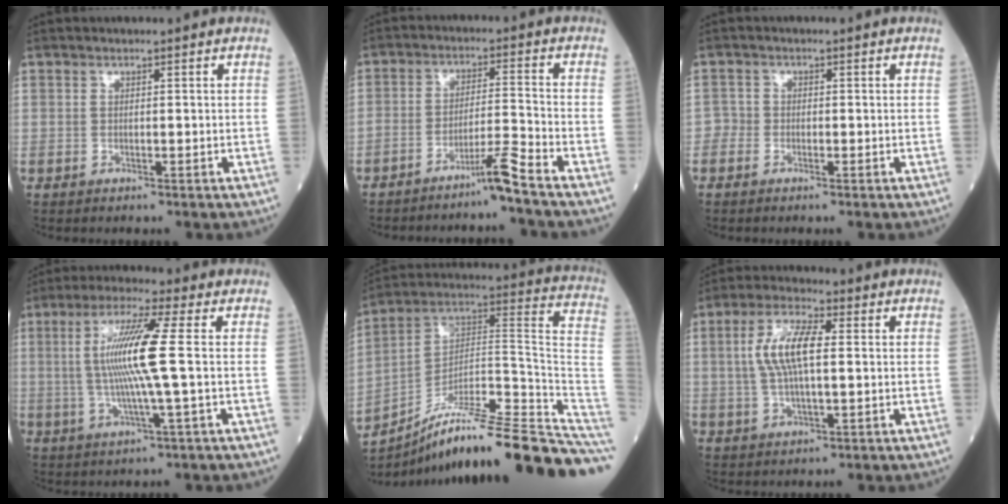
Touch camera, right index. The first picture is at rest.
{"total": 5.5, "force": [-4.4, -1.6, 2.9], "torque": [-0.048, -0.011, -0.083]}
{"total": 1.1, "force": [-0.6, 0.9, -0.1], "torque": [0.007, 0.005, -0.017]}
{"total": 10.7, "force": [0.8, -0.8, 10.7], "torque": [-0.216, 0.003, 0.011]}
{"total": 25.1, "force": [-19.5, 1.1, 15.7], "torque": [-0.143, 0.045, -0.308]}
{"total": 8.7, "force": [1.1, 2.4, 8.3], "torque": [-0.173, 0.013, 0.022]}